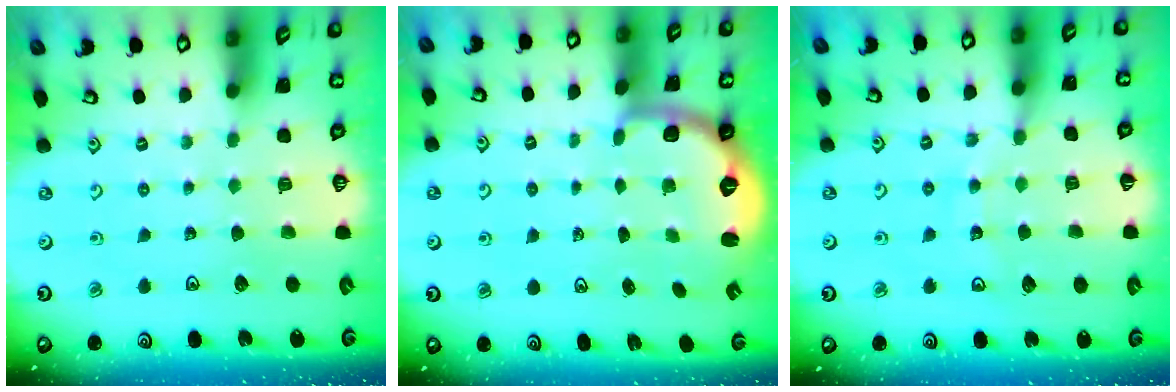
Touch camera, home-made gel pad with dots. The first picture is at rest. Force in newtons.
{"total": 2.6, "press": 1.6, "slide": 2.1}
{"total": 10.1, "press": 10.0, "slide": 1.3}